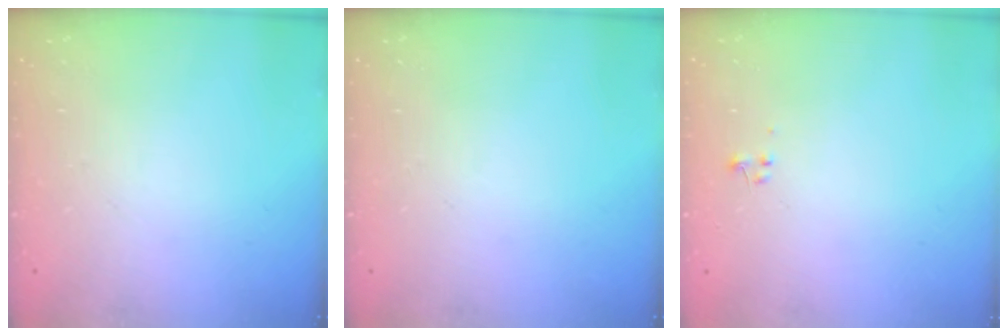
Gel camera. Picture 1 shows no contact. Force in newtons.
{"total": 0.0}
{"total": 0.0}